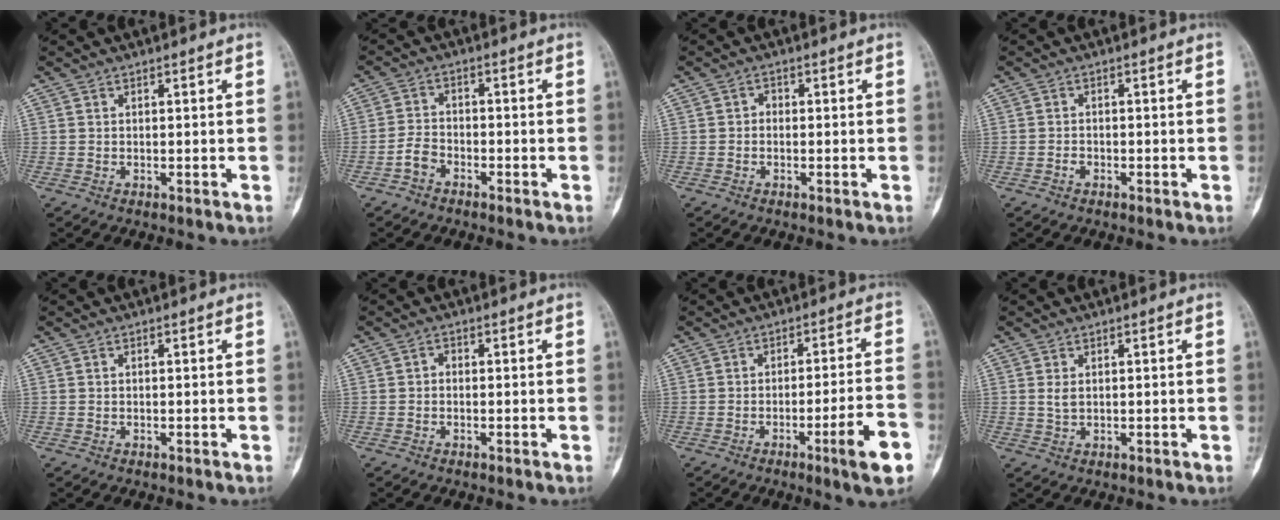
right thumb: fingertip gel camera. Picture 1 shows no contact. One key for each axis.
{"total": 3.4, "fx": -2.2, "fy": 2.1, "fz": 1.6, "tx": -0.023, "ty": 0.018, "tz": -0.044}
{"total": 1.2, "fx": -0.3, "fy": 0.9, "fz": 0.7, "tx": -0.003, "ty": 0.004, "tz": -0.011}
{"total": 1.0, "fx": -0.7, "fy": 0.7, "fz": 0.4, "tx": -0.002, "ty": 0.004, "tz": -0.013}
{"total": 0.0}
{"total": 1.0, "fx": -0.3, "fy": 0.8, "fz": 0.6, "tx": -0.005, "ty": 0.003, "tz": -0.011}
{"total": 9.0, "fx": -4.4, "fy": 0.6, "fz": 7.8, "tx": -0.115, "ty": 0.018, "tz": -0.060}
{"total": 1.6, "fx": 0.4, "fy": 1.0, "fz": 1.3, "tx": -0.023, "ty": 0.000, "tz": 0.010}